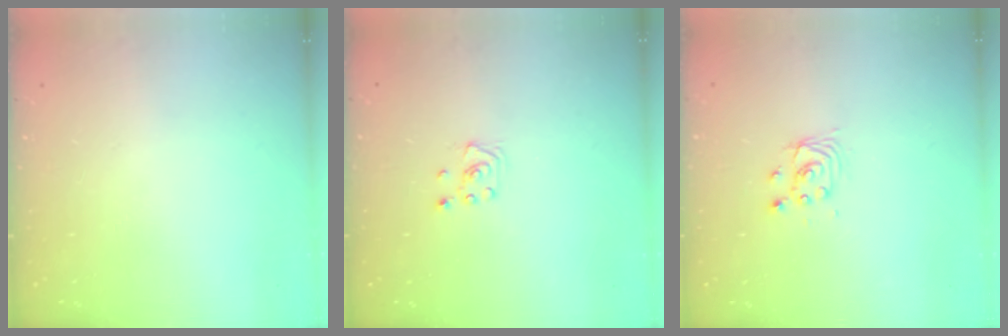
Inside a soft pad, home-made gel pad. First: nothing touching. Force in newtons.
{"total": 3.0, "press": 2.9, "slide": 0.3}
{"total": 3.3, "press": 3.3, "slide": 0.3}